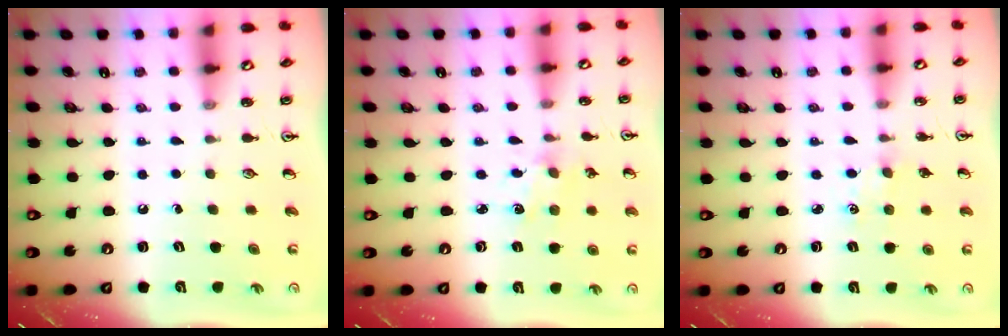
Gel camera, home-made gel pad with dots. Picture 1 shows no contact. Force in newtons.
{"total": 1.6, "press": 1.5, "slide": 0.4}
{"total": 1.2, "press": 1.2, "slide": 0.3}